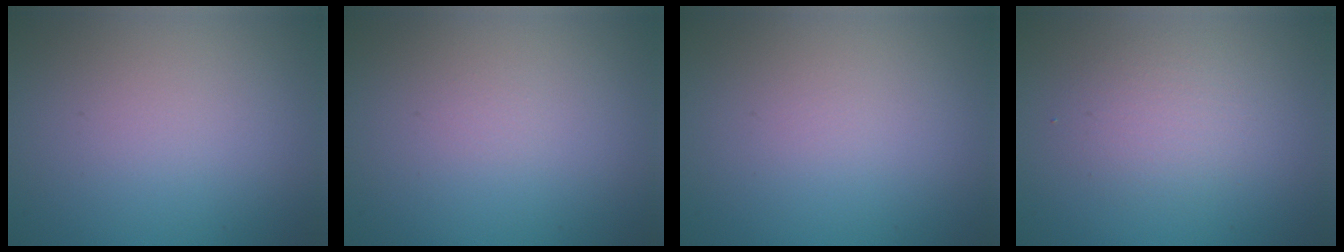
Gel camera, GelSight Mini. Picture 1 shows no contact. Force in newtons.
{"total": 0.0}
{"total": 0.0}
{"total": 2.2, "press": 2.2, "slide": 0.1}